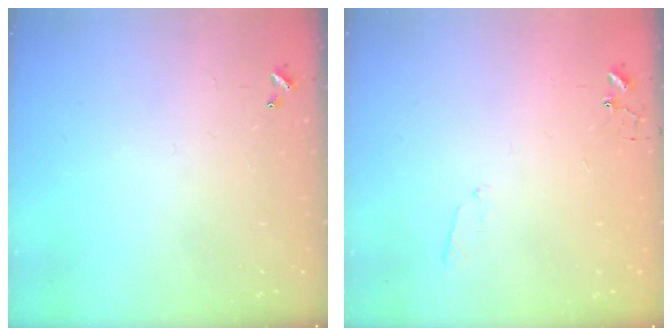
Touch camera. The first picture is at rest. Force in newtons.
{"total": 4.1, "press": 4.0, "slide": 0.8}